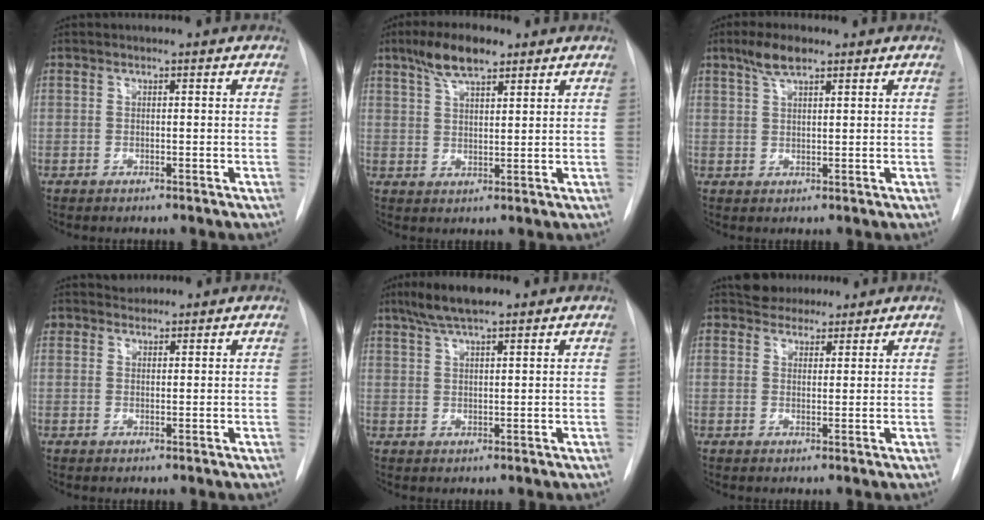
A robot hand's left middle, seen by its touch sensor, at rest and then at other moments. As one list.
[{"total": 7.0, "force": [4.8, 2.2, 4.6], "torque": [-0.090, 0.014, 0.087]}, {"total": 4.1, "force": [2.8, 1.1, 2.7], "torque": [-0.058, 0.010, 0.055]}, {"total": 1.8, "force": [1.5, 0.9, -0.4], "torque": [0.009, 0.009, 0.023]}, {"total": 6.1, "force": [4.7, 0.9, 3.9], "torque": [-0.078, 0.016, 0.083]}, {"total": 4.3, "force": [3.7, 1.9, 0.7], "torque": [-0.003, 0.014, 0.059]}]